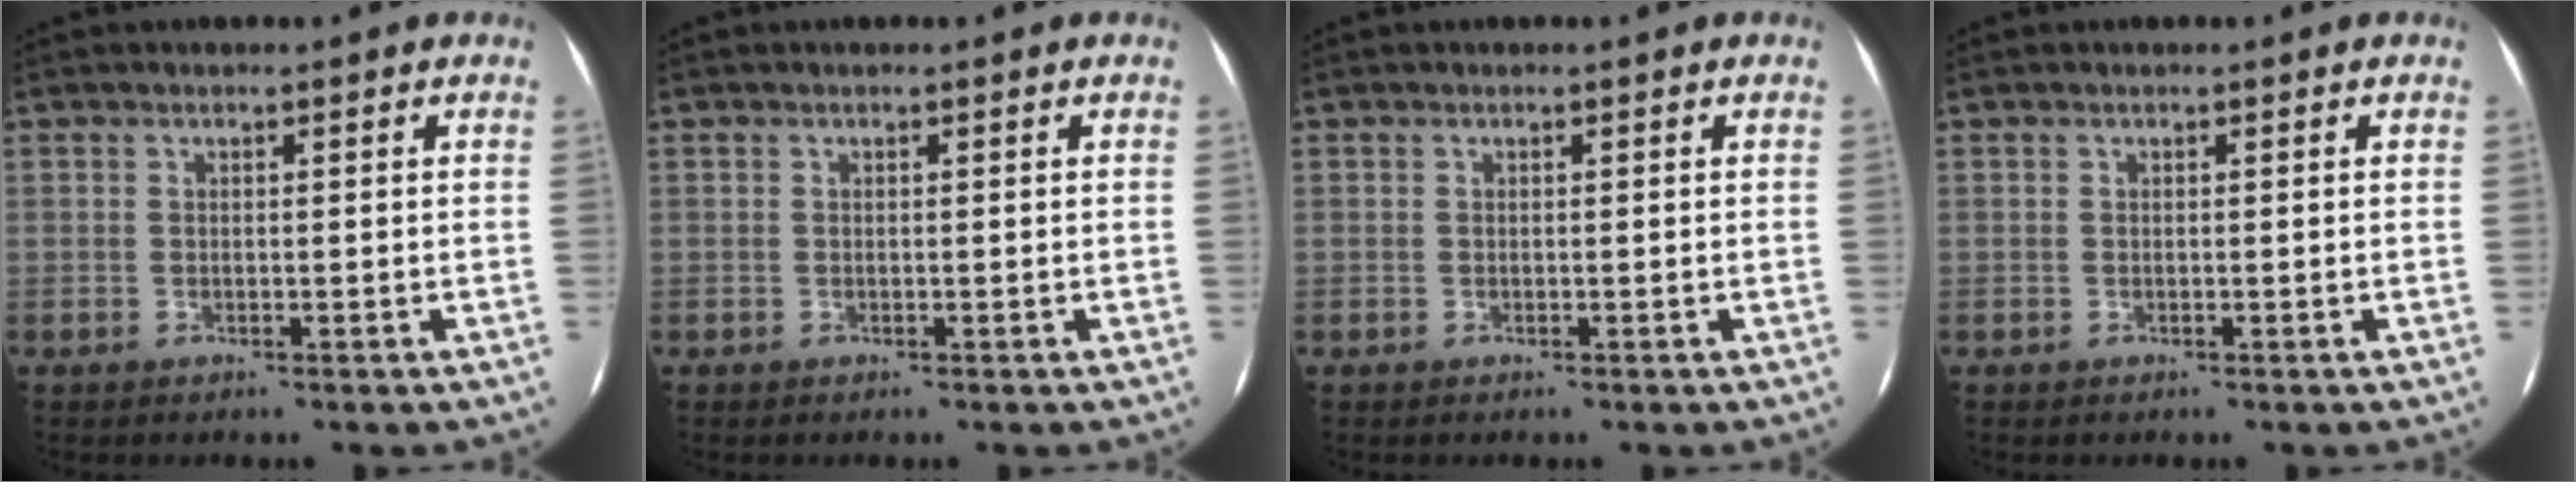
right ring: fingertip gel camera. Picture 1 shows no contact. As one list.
[{"total": 0.0}, {"total": 0.0}, {"total": 0.0}]